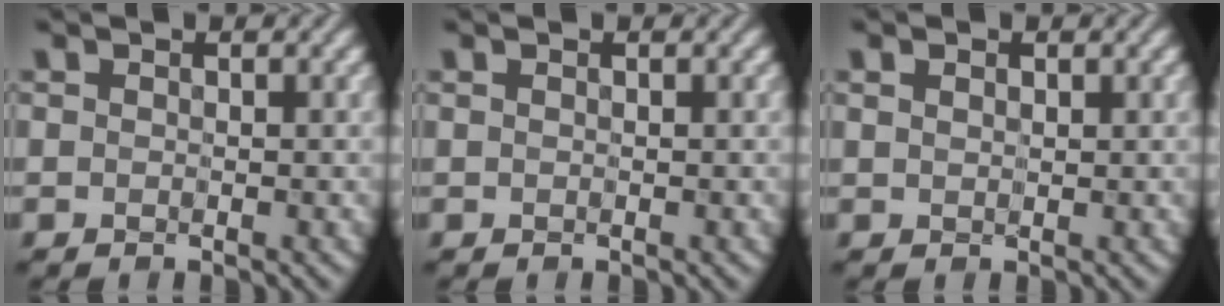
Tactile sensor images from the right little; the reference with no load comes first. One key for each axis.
{"total": 0.0}
{"total": 0.7, "fx": 0.3, "fy": 0.5, "fz": 0.3, "tx": -0.009, "ty": 0.001, "tz": 0.008}